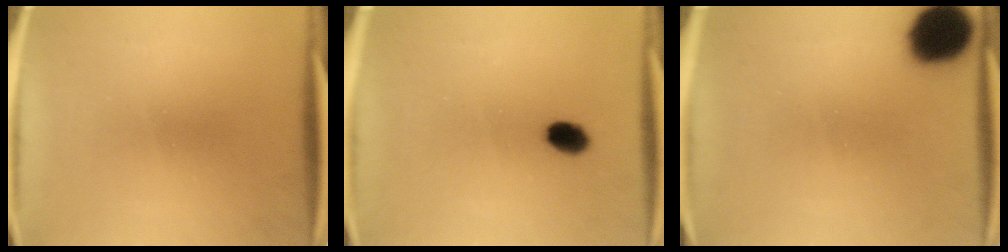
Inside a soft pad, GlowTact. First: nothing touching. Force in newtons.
{"total": 3.9}
{"total": 14.8}